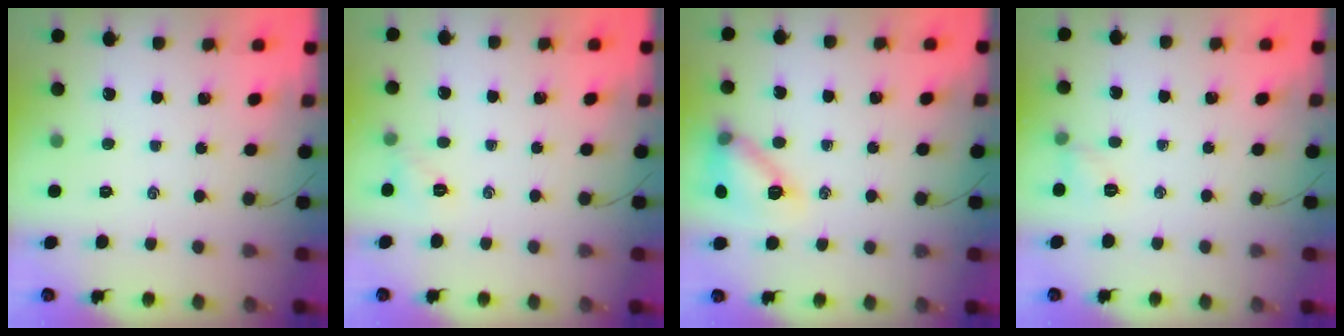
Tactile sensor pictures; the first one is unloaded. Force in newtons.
{"total": 5.9, "press": 5.6, "slide": 1.6}
{"total": 13.5, "press": 13.5, "slide": 1.1}
{"total": 4.9, "press": 4.7, "slide": 1.4}